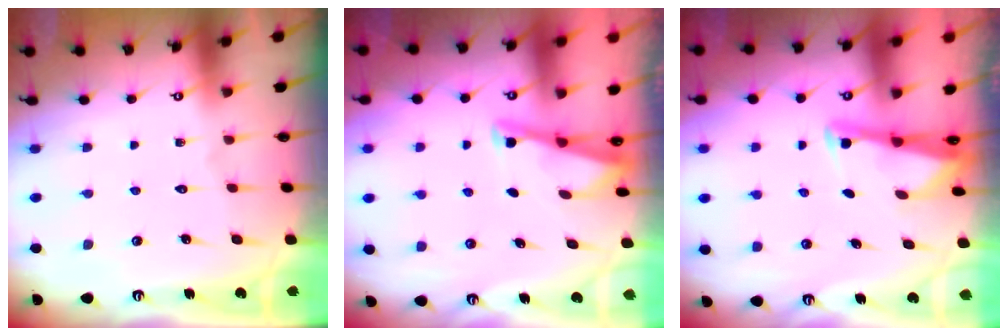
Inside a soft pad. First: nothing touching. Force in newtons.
{"total": 2.5, "press": 2.5, "slide": 0.2}
{"total": 2.5, "press": 2.5, "slide": 0.1}